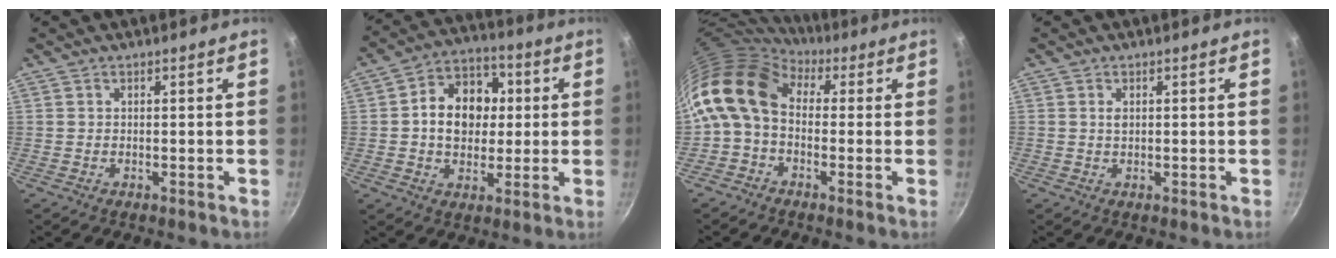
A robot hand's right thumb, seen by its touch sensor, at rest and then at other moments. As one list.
[{"total": 13.1, "force": [1.2, 10.3, 8.0], "torque": [-0.085, 0.017, 0.007]}, {"total": 12.5, "force": [1.5, 8.9, 8.7], "torque": [-0.156, 0.023, 0.004]}, {"total": 1.2, "force": [0.3, 0.8, 0.9], "torque": [-0.015, 0.000, 0.003]}]